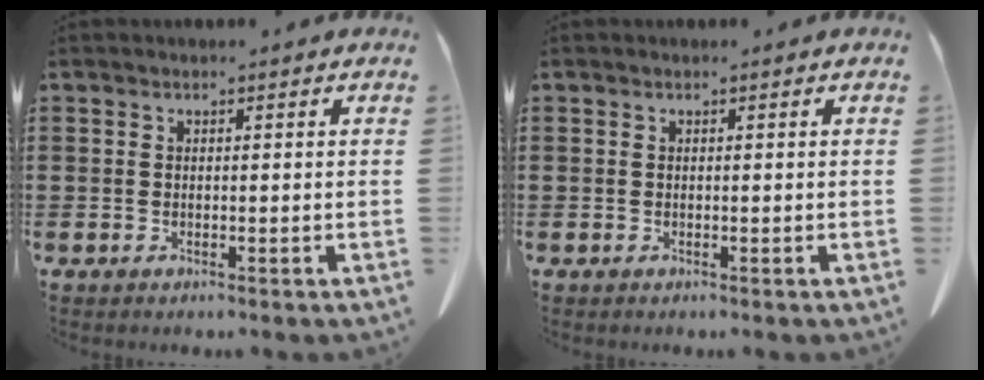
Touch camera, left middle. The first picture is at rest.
{"total": 0.0}